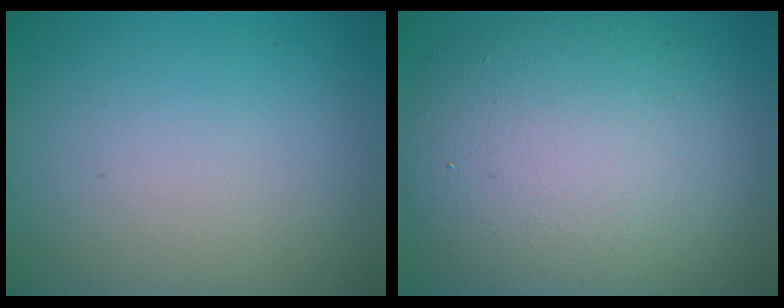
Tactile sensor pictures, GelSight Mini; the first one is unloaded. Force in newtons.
{"total": 11.6, "press": 11.6, "slide": 0.5}